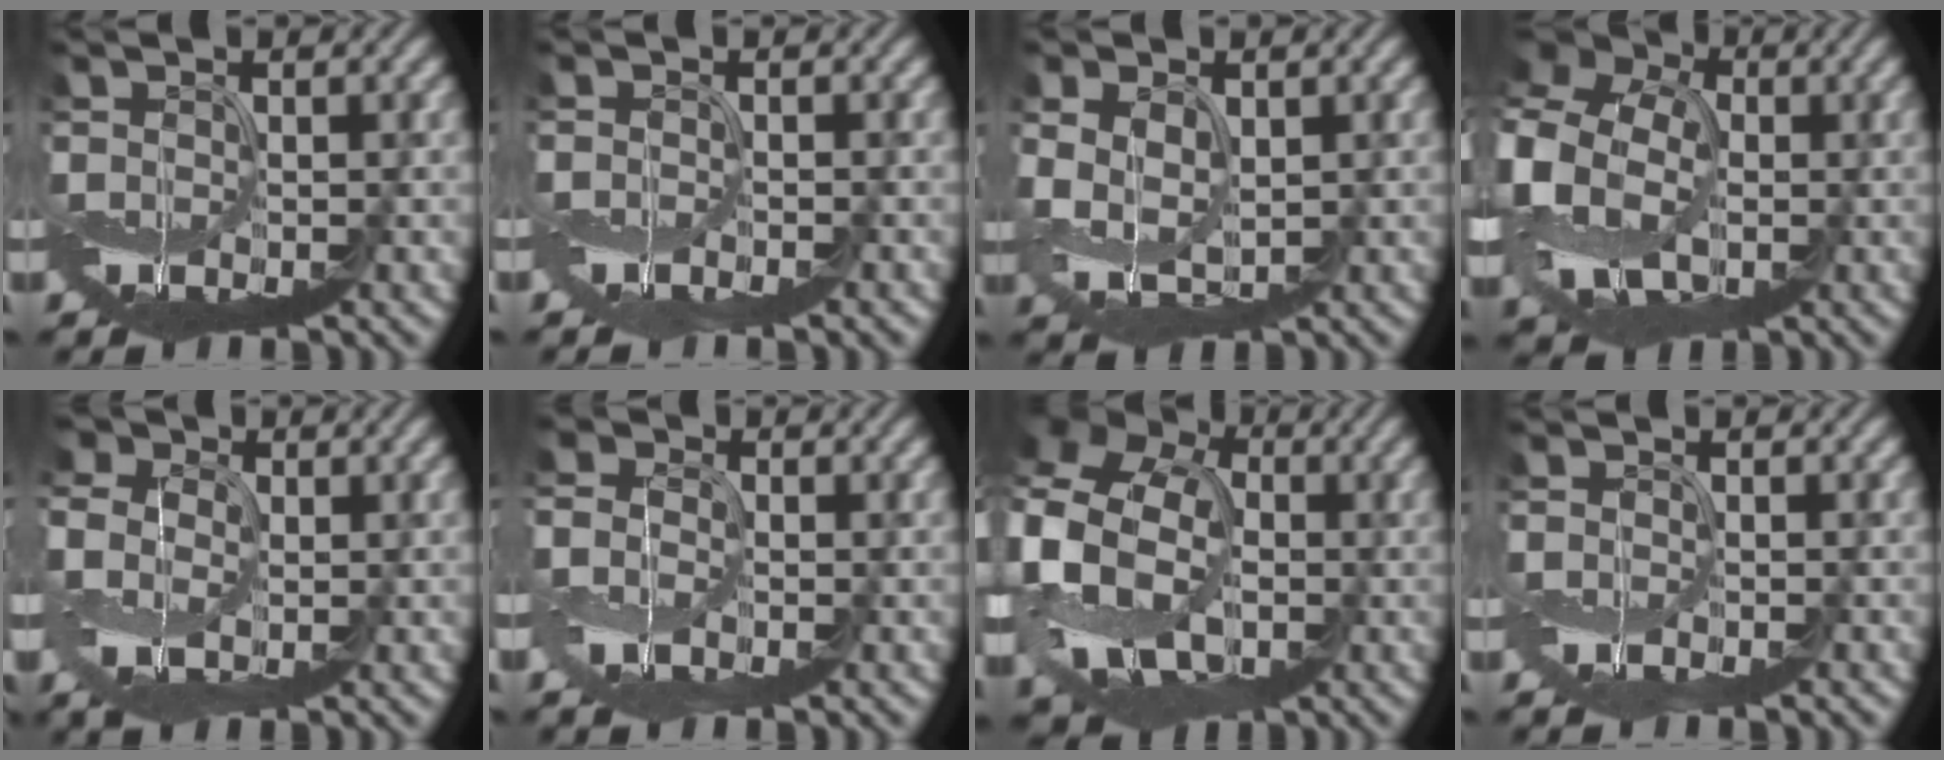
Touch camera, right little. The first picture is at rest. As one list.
[{"total": 1.4, "force": [-1.2, 0.1, 0.6], "torque": [-0.013, -0.004, -0.025]}, {"total": 3.4, "force": [0.7, 2.4, 2.3], "torque": [-0.059, 0.002, 0.020]}, {"total": 13.7, "force": [0.5, 10.6, 8.7], "torque": [-0.191, -0.001, -0.021]}, {"total": 7.5, "force": [0.2, 6.0, 4.5], "torque": [-0.131, 0.007, -0.006]}, {"total": 3.7, "force": [-0.9, 2.7, 2.3], "torque": [-0.067, -0.003, -0.018]}, {"total": 18.0, "force": [0.7, 14.7, 10.3], "torque": [-0.242, 0.001, -0.023]}, {"total": 1.3, "force": [-1.1, 0.3, 0.7], "torque": [-0.010, -0.004, -0.020]}]